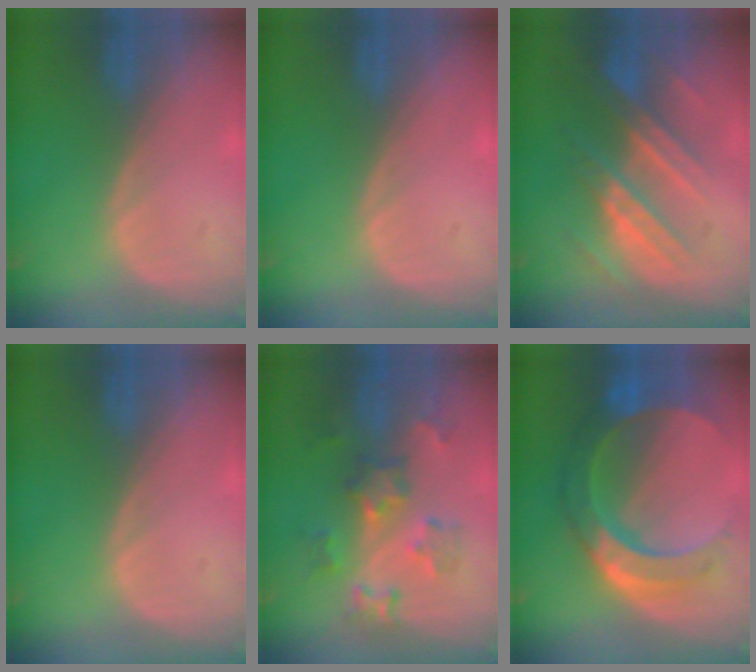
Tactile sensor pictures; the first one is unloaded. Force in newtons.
{"total": 0.0}
{"total": 8.6, "press": 8.3, "slide": 2.4}
{"total": 0.0}
{"total": 6.9, "press": 6.9, "slide": 0.2}
{"total": 11.0, "press": 11.0, "slide": 1.1}